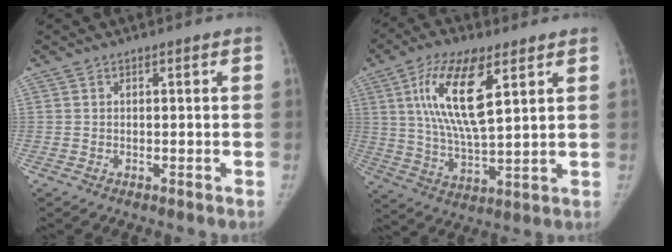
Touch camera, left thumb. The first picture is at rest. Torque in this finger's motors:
{"motor_torque": [0.26, 0.36, 1.97, -0.80, 0.29]}